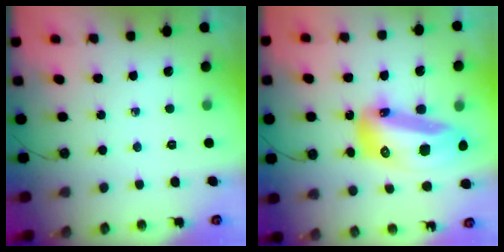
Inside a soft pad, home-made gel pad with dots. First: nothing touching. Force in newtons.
{"total": 22.8, "press": 22.6, "slide": 2.9}